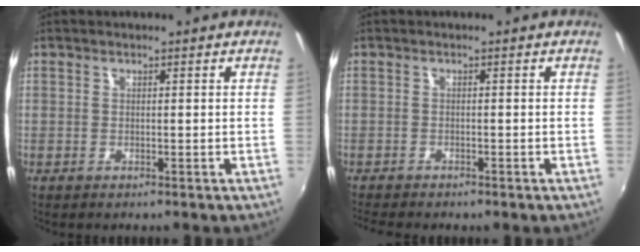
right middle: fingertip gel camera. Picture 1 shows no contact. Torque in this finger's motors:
{"motor_torque": [1.11, -1.02, 0.24, 0.09]}